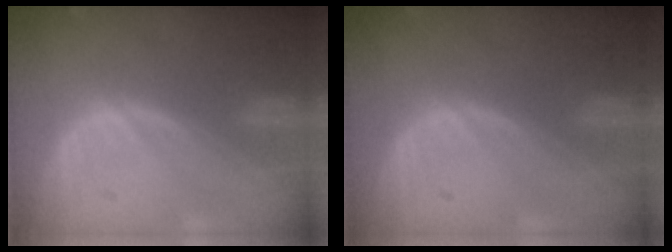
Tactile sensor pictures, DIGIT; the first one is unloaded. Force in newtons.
{"total": 0.0}